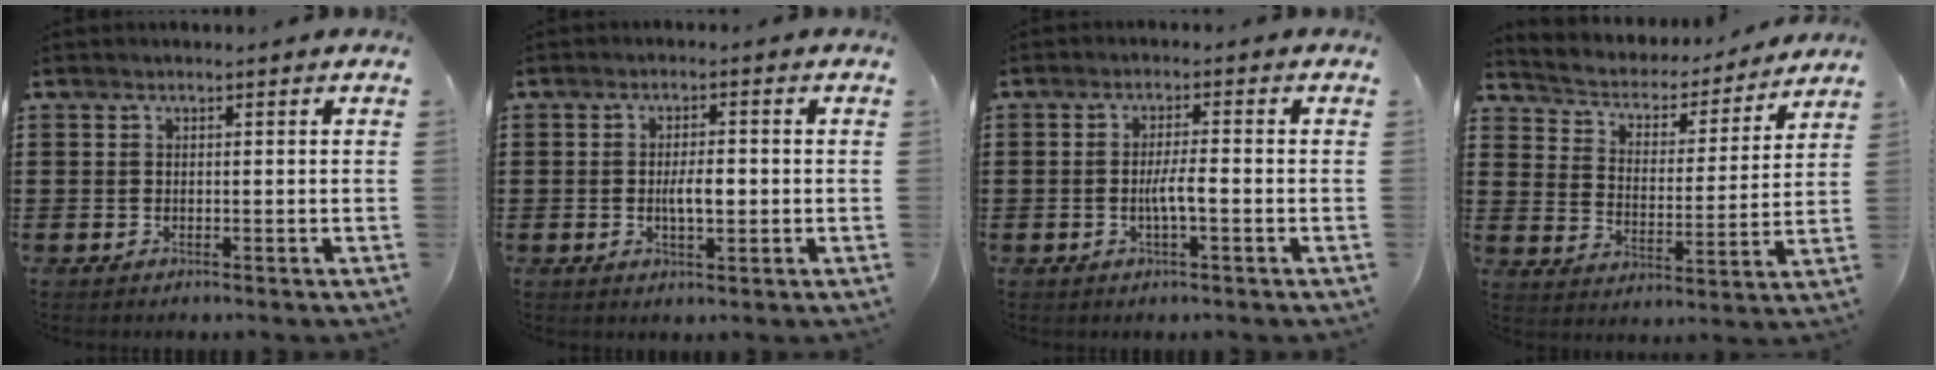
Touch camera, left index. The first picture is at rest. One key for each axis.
{"total": 3.5, "fx": -0.3, "fy": 1.3, "fz": 3.3, "tx": -0.053, "ty": 0.000, "tz": -0.008}
{"total": 3.2, "fx": -0.9, "fy": 0.5, "fz": 3.0, "tx": -0.061, "ty": 0.000, "tz": -0.019}
{"total": 3.3, "fx": 3.0, "fy": 1.3, "fz": 0.4, "tx": -0.033, "ty": -0.025, "tz": 0.041}